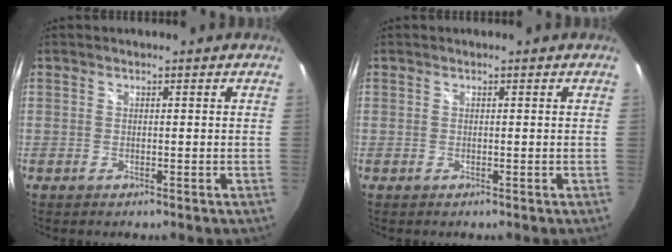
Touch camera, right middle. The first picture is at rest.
{"total": 0.0}